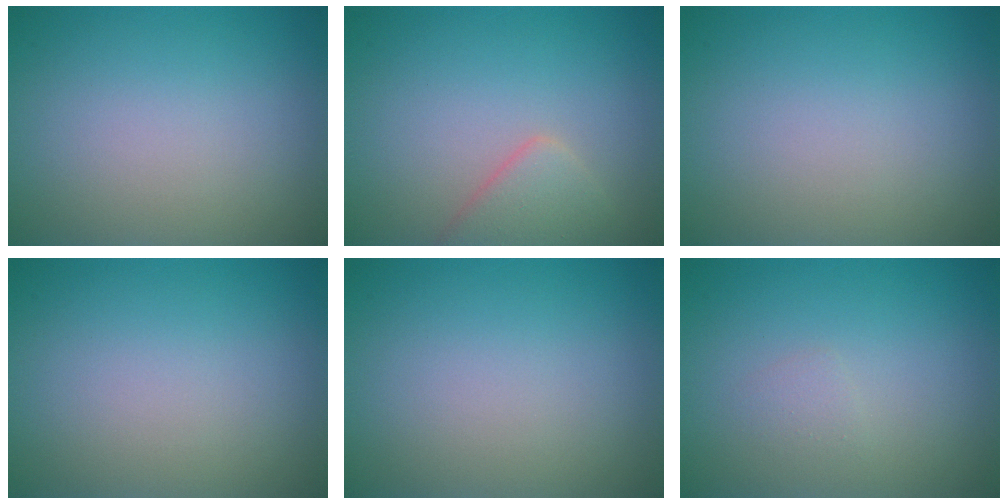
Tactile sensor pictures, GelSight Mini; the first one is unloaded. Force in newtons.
{"total": 2.6, "press": 2.6, "slide": 0.2}
{"total": 0.0}
{"total": 0.0}
{"total": 0.0}
{"total": 0.8, "press": 0.8, "slide": 0.0}